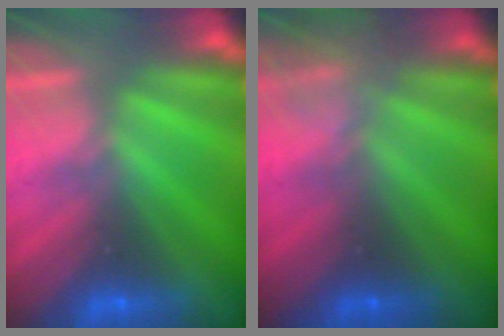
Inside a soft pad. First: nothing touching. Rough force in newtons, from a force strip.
{"total": 2.3}